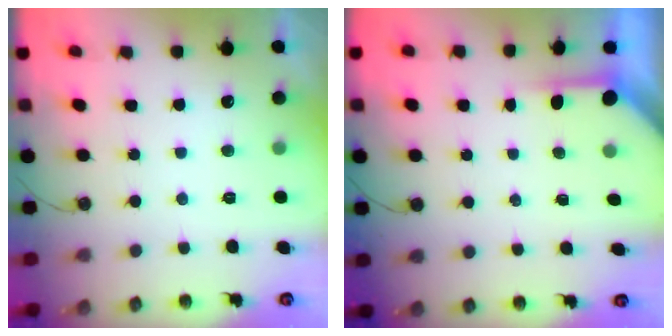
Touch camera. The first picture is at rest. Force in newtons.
{"total": 4.0, "press": 4.0, "slide": 0.3}